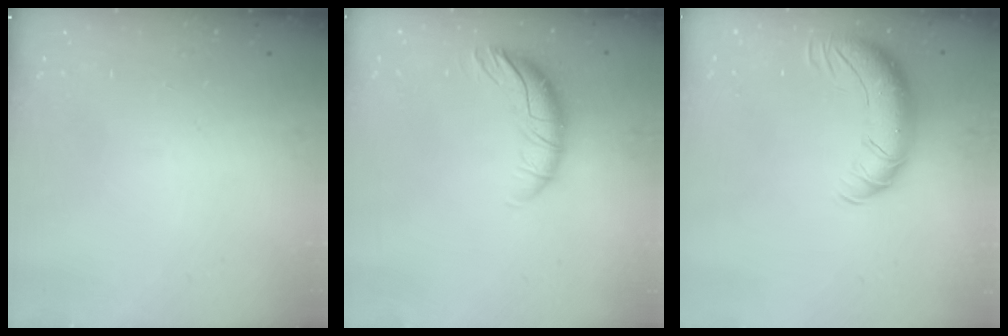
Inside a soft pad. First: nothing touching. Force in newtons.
{"total": 10.2, "press": 10.2, "slide": 1.0}
{"total": 12.7, "press": 12.3, "slide": 3.2}